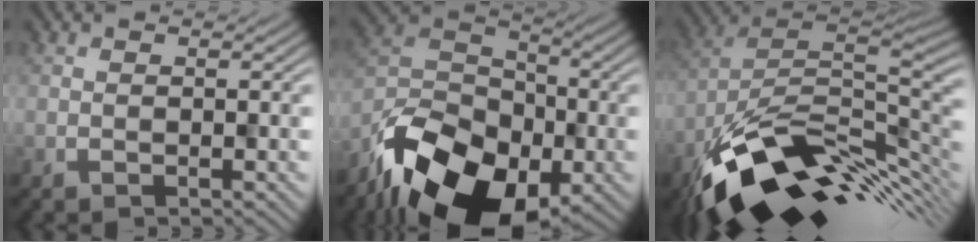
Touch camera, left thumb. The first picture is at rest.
{"total": 16.9, "force": [-10.9, 9.7, 8.5], "torque": [-0.182, -0.051, -0.180]}
{"total": 14.9, "force": [-7.2, 6.8, 11.2], "torque": [-0.209, -0.020, -0.126]}